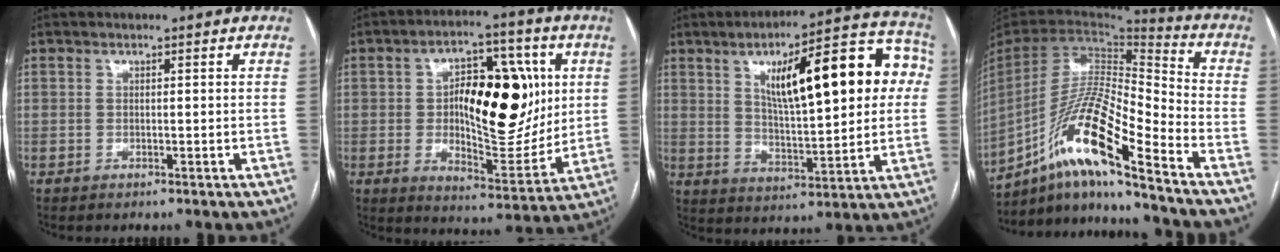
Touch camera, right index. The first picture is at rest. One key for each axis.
{"total": 18.0, "fx": 2.4, "fy": 7.5, "fz": 16.2, "tx": -0.242, "ty": 0.015, "tz": 0.045}
{"total": 20.0, "fx": 5.0, "fy": 5.1, "fz": 18.7, "tx": -0.258, "ty": 0.036, "tz": 0.075}
{"total": 17.9, "fx": -11.7, "fy": 0.3, "fz": 13.5, "tx": -0.281, "ty": -0.005, "tz": -0.219}